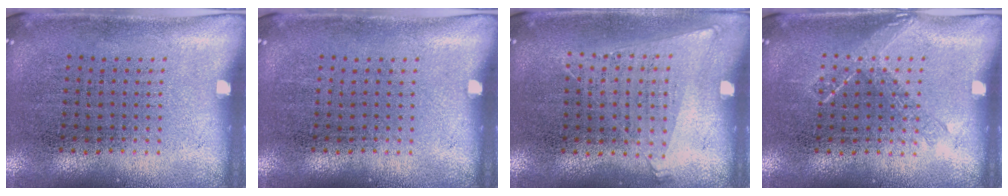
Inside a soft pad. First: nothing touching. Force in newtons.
{"total": 0.0}
{"total": 1.0, "press": 0.9, "slide": 0.5}
{"total": 1.0, "press": 0.9, "slide": 0.3}